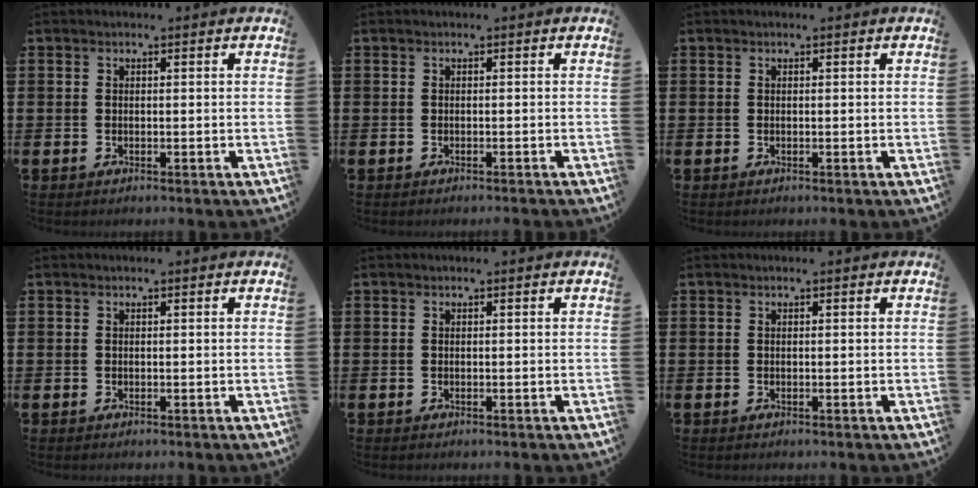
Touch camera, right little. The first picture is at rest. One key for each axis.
{"total": 0.0}
{"total": 0.0}
{"total": 0.0}
{"total": 0.0}
{"total": 0.0}